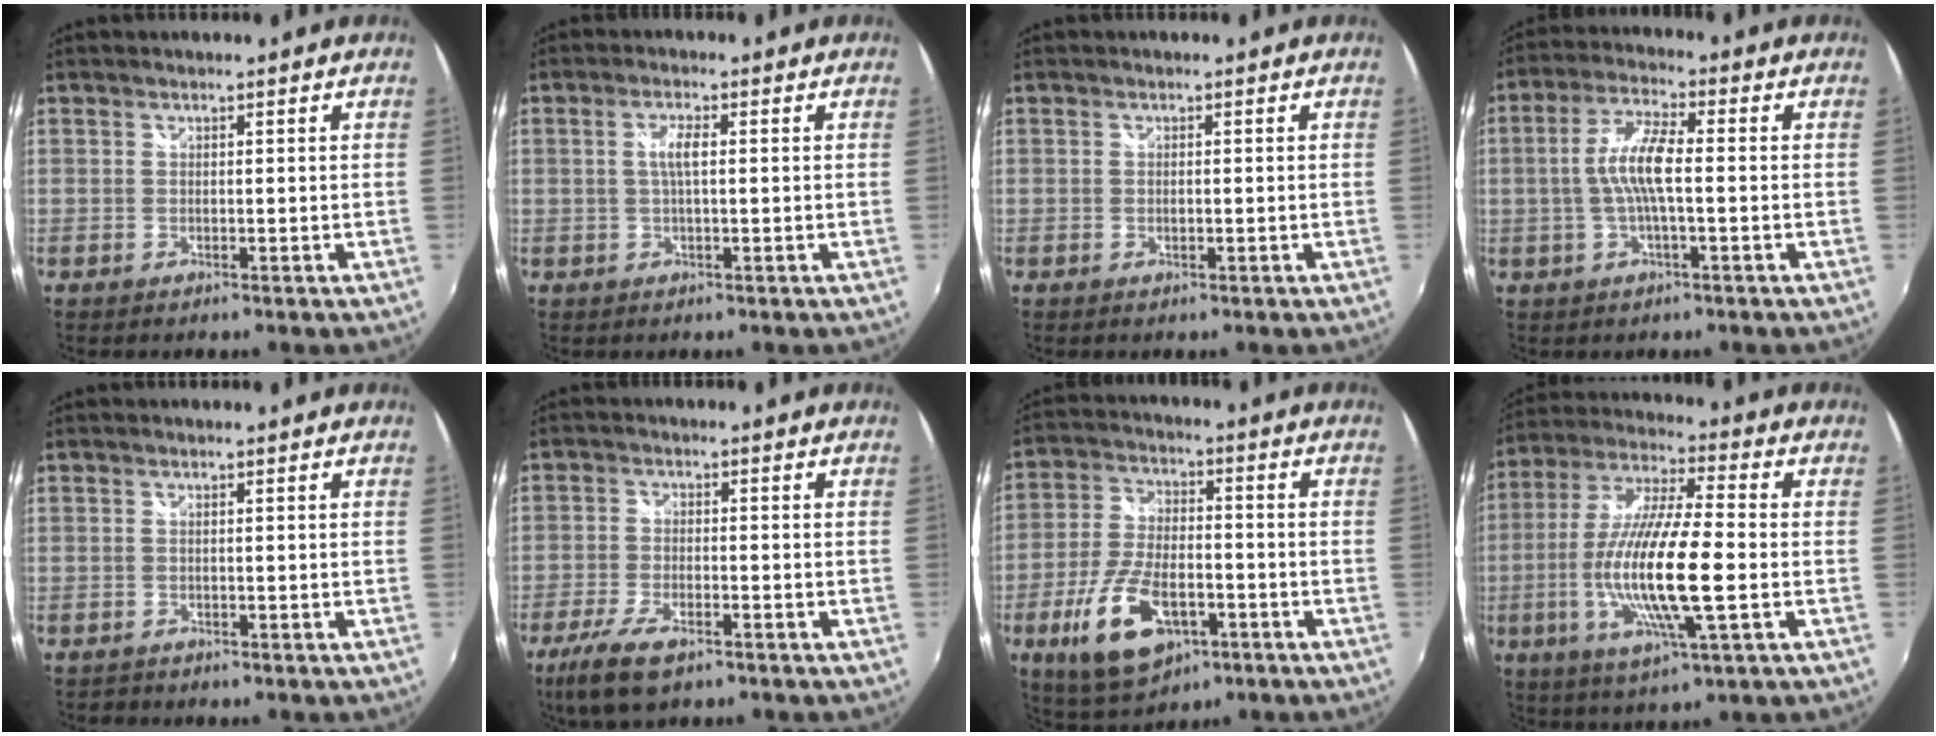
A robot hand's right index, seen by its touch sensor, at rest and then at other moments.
{"total": 3.0, "force": [0.4, 0.8, 2.9], "torque": [-0.056, 0.001, 0.007]}
{"total": 0.6, "force": [0.0, 0.4, 0.4], "torque": [-0.008, -0.002, 0.000]}
{"total": 8.0, "force": [-0.6, 1.6, 7.8], "torque": [-0.156, 0.007, -0.012]}
{"total": 0.8, "force": [-0.6, 0.5, 0.0], "torque": [-0.002, -0.001, -0.009]}
{"total": 9.0, "force": [-5.8, 3.2, 6.2], "torque": [-0.149, -0.026, -0.110]}
{"total": 14.7, "force": [-6.3, 7.3, 11.2], "torque": [-0.238, -0.018, -0.106]}
{"total": 17.3, "force": [-3.5, 2.9, 16.7], "torque": [-0.329, -0.015, -0.065]}